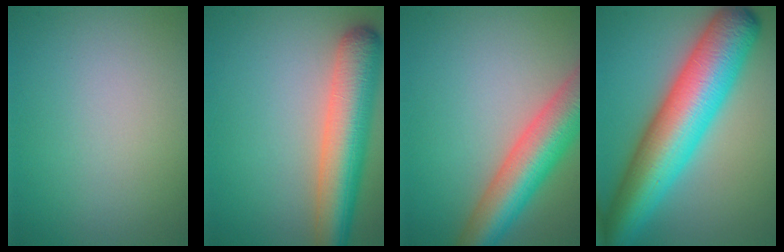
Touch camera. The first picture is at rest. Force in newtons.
{"total": 7.4, "press": 7.4, "slide": 0.5}
{"total": 8.9, "press": 8.9, "slide": 0.4}
{"total": 11.7, "press": 11.7, "slide": 0.2}